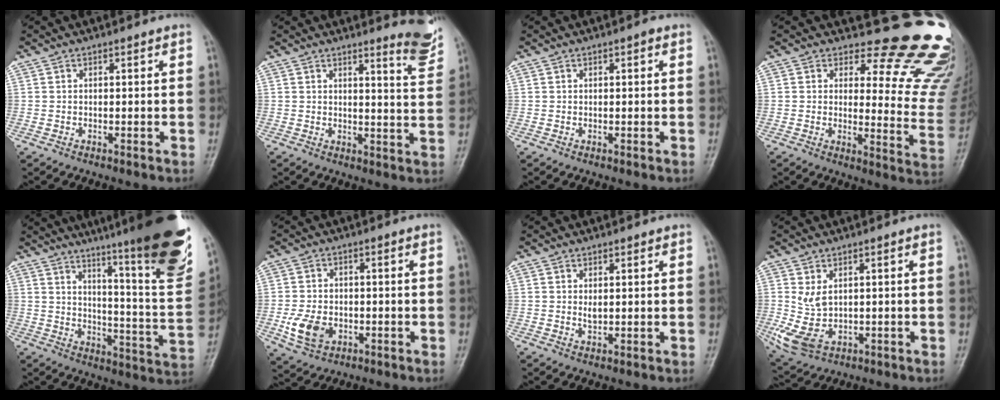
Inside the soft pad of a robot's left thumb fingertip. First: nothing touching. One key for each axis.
{"total": 6.3, "fx": 5.1, "fy": 0.6, "fz": 3.7, "tx": -0.040, "ty": -0.050, "tz": 0.056}
{"total": 0.6, "fx": 0.2, "fy": 0.3, "fz": 0.4, "tx": -0.004, "ty": 0.001, "tz": 0.001}
{"total": 18.2, "fx": 16.3, "fy": 5.9, "fz": 5.5, "tx": -0.006, "ty": -0.167, "tz": 0.169}
{"total": 28.9, "fx": 19.8, "fy": 3.6, "fz": 20.8, "tx": -0.262, "ty": -0.101, "tz": 0.267}
{"total": 7.6, "fx": -1.9, "fy": 5.7, "fz": 4.7, "tx": -0.079, "ty": 0.002, "tz": -0.030}
{"total": 1.5, "fx": 0.7, "fy": 0.9, "fz": 1.1, "tx": -0.016, "ty": -0.007, "tz": 0.014}
{"total": 6.2, "fx": 0.7, "fy": 4.2, "fz": 4.4, "tx": -0.086, "ty": -0.008, "tz": 0.032}